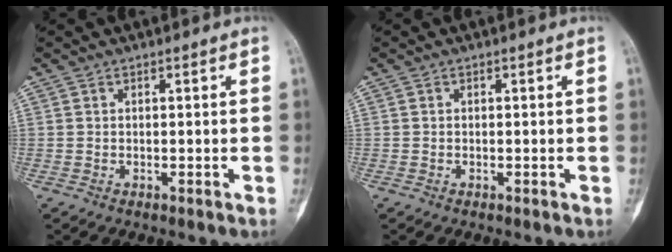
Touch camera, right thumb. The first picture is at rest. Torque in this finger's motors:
{"motor_torque": [-0.28, -0.25, -0.29, -0.33, -0.13]}